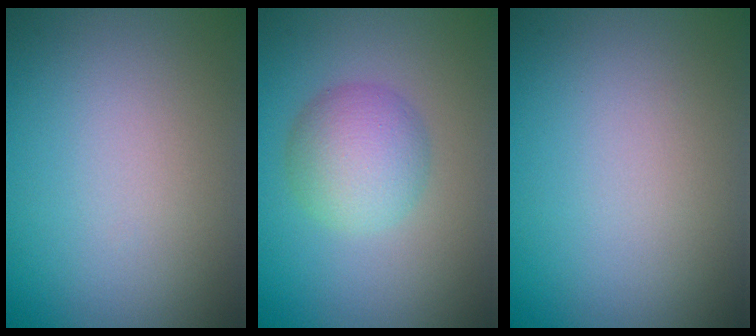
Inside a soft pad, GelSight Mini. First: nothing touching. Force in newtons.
{"total": 4.2, "press": 4.2, "slide": 0.1}
{"total": 0.0}